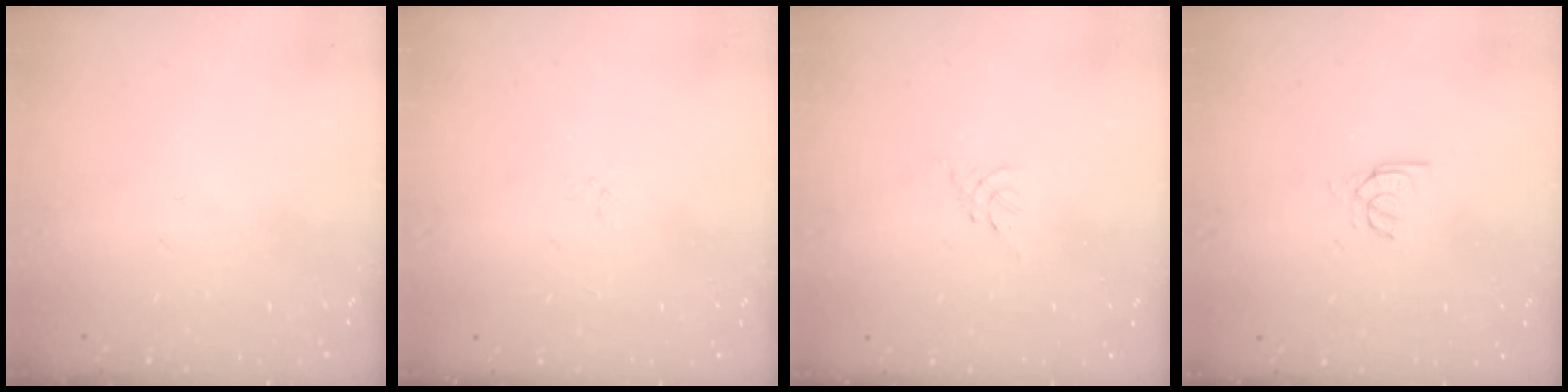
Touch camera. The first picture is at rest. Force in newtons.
{"total": 1.7, "press": 1.6, "slide": 0.2}
{"total": 0.5, "press": 0.4, "slide": 0.3}
{"total": 3.7, "press": 3.7, "slide": 0.1}